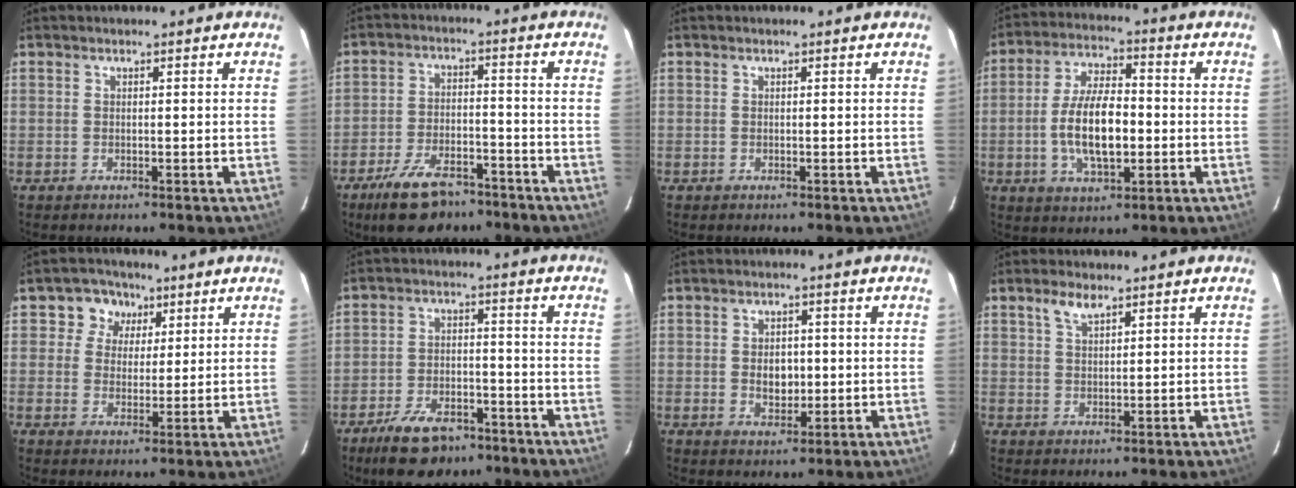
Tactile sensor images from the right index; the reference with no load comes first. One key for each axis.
{"total": 12.3, "fx": -8.9, "fy": 5.5, "fz": 6.5, "tx": -0.144, "ty": -0.001, "tz": -0.146}
{"total": 0.0}
{"total": 11.7, "fx": -1.9, "fy": 5.0, "fz": 10.4, "tx": -0.207, "ty": 0.005, "tz": -0.031}
{"total": 5.9, "fx": 2.5, "fy": 5.3, "fz": 0.7, "tx": 0.001, "ty": 0.012, "tz": 0.036}
{"total": 11.4, "fx": -8.1, "fy": 5.5, "fz": 5.9, "tx": -0.135, "ty": 0.002, "tz": -0.130}
{"total": 4.4, "fx": -0.2, "fy": 3.1, "fz": 3.0, "tx": -0.050, "ty": 0.001, "tz": 0.001}
{"total": 3.0, "fx": 2.1, "fy": 1.1, "fz": 1.8, "tx": -0.034, "ty": 0.006, "tz": 0.041}